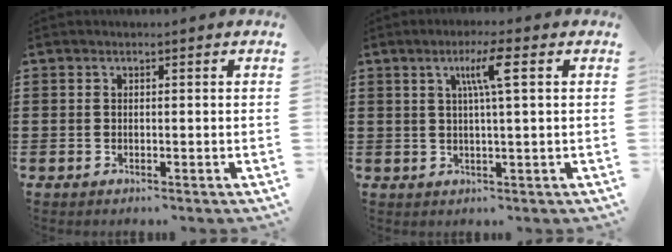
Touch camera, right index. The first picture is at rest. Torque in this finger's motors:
{"motor_torque": [0.76, -0.13, 0.20, 0.13]}